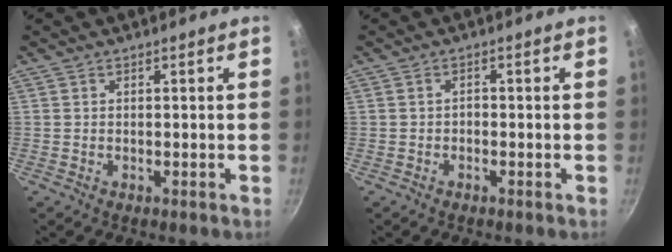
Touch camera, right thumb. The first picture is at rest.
{"total": 0.9, "force": [-0.5, 0.6, 0.5], "torque": [-0.009, 0.006, -0.010]}